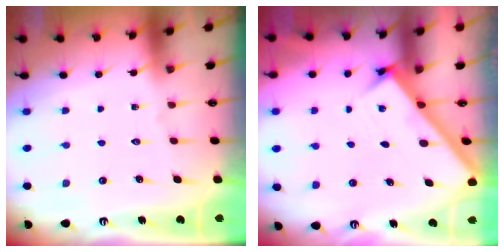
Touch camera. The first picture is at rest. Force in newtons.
{"total": 2.1, "press": 2.1, "slide": 0.2}